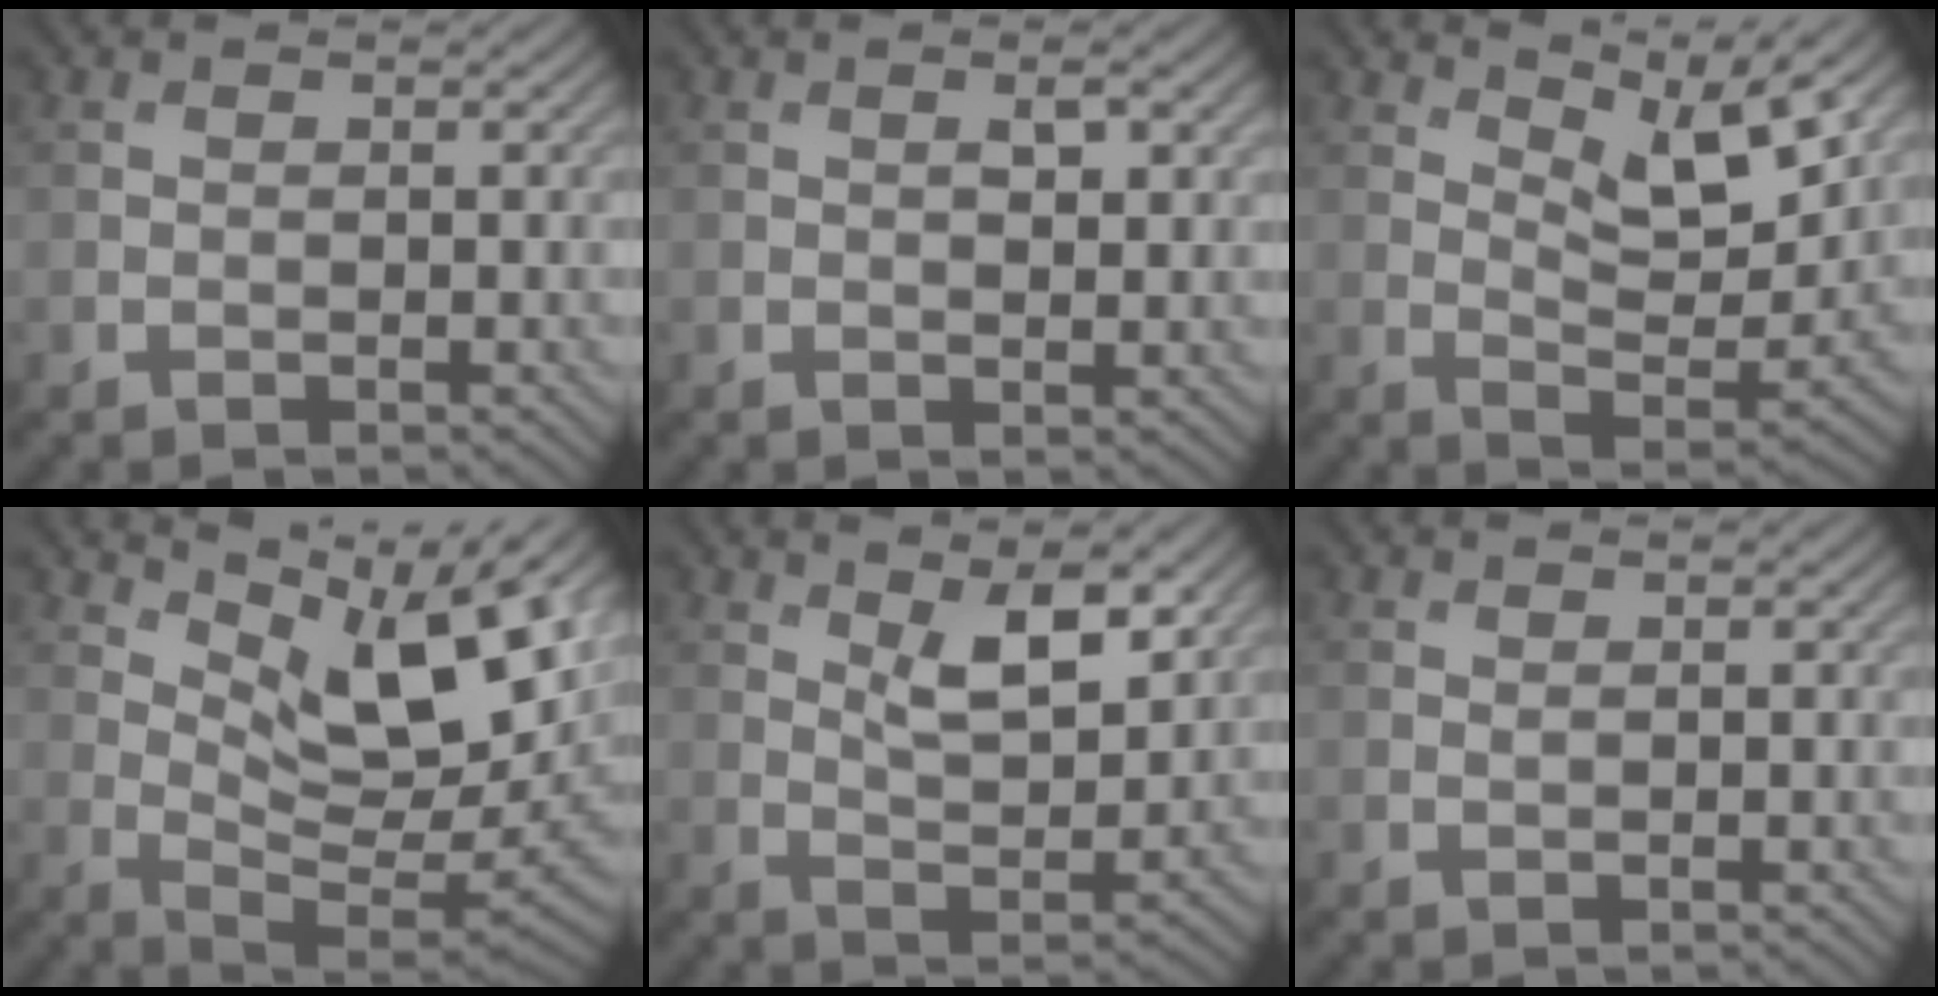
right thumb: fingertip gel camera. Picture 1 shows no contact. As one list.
[{"total": 1.9, "force": [0.7, 0.7, 1.6], "torque": [-0.027, -0.004, 0.015]}, {"total": 9.6, "force": [6.6, 2.8, 6.5], "torque": [-0.122, -0.013, 0.113]}, {"total": 13.0, "force": [6.1, 4.4, 10.6], "torque": [-0.188, -0.002, 0.121]}, {"total": 7.0, "force": [3.6, 2.7, 5.3], "torque": [-0.086, -0.016, 0.068]}, {"total": 0.0}]